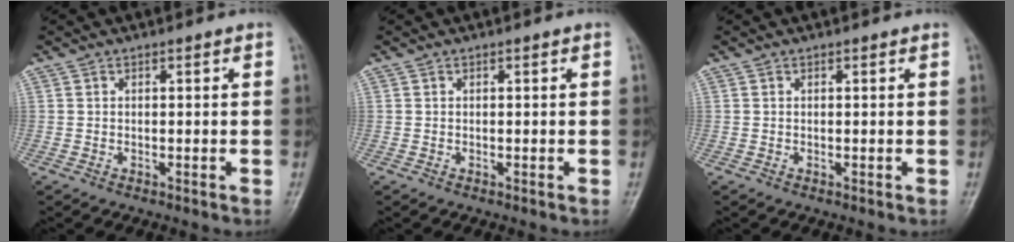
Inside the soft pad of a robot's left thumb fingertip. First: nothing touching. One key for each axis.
{"total": 0.0}
{"total": 0.7, "fx": 0.6, "fy": 0.1, "fz": 0.1, "tx": -0.006, "ty": 0.000, "tz": 0.006}